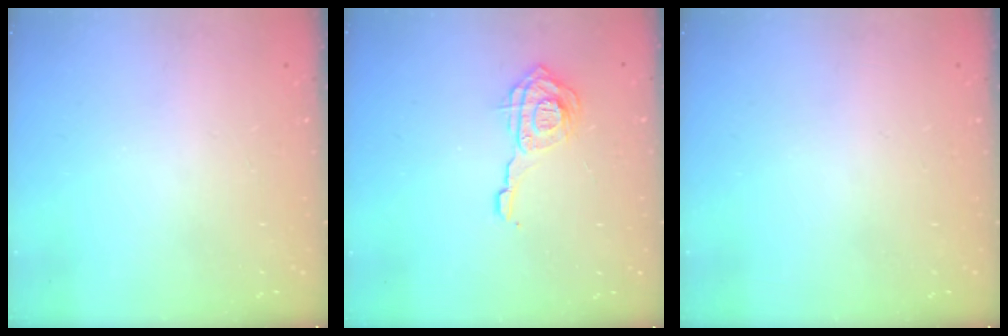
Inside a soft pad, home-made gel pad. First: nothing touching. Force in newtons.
{"total": 11.6, "press": 11.6, "slide": 1.1}
{"total": 0.0}